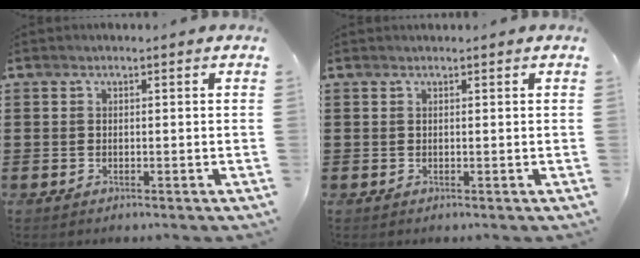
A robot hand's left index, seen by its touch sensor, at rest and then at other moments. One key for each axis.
{"total": 0.0}